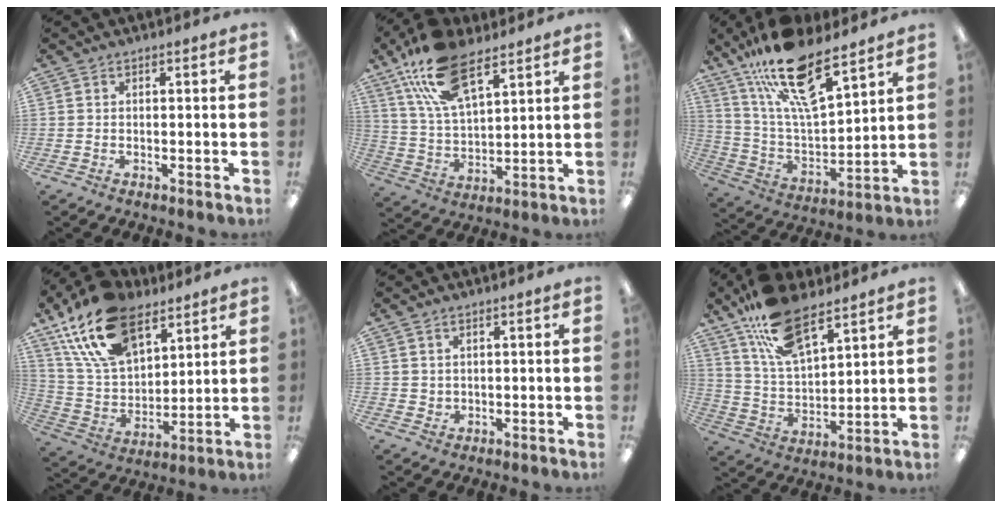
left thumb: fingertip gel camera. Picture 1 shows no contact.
{"total": 17.4, "force": [10.9, 7.8, 11.1], "torque": [-0.222, -0.031, 0.194]}
{"total": 20.5, "force": [14.5, 6.6, 12.8], "torque": [-0.244, -0.086, 0.251]}
{"total": 21.1, "force": [13.0, 11.5, 11.9], "torque": [-0.251, -0.050, 0.237]}
{"total": 1.8, "force": [1.2, 1.4, 0.3], "torque": [-0.007, 0.000, 0.022]}
{"total": 16.3, "force": [11.0, 7.1, 9.8], "torque": [-0.188, -0.041, 0.199]}